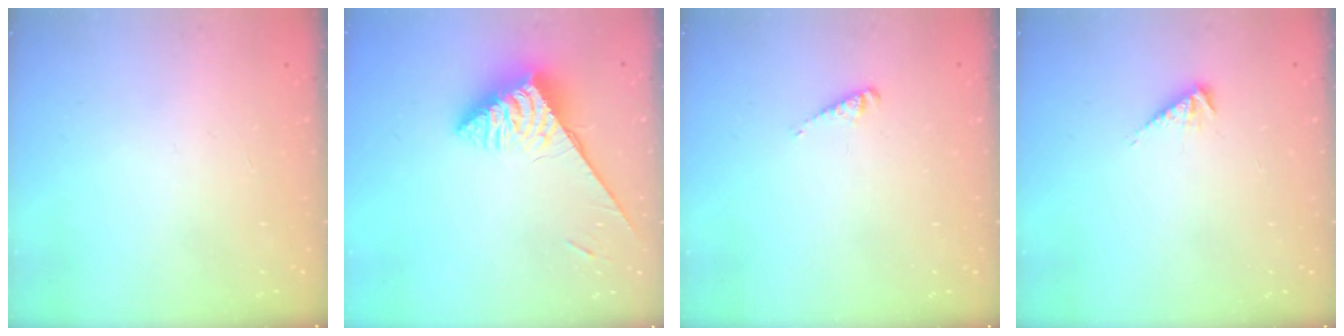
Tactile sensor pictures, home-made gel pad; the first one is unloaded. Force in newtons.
{"total": 4.6, "press": 4.5, "slide": 0.7}
{"total": 2.8, "press": 2.7, "slide": 0.3}
{"total": 3.0, "press": 3.0, "slide": 0.6}